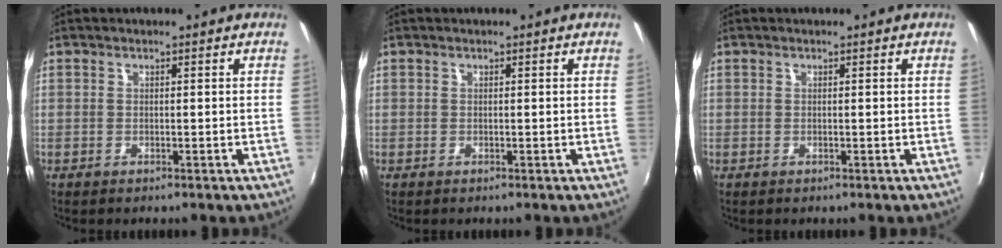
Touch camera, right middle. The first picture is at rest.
{"total": 0.0}
{"total": 0.0}